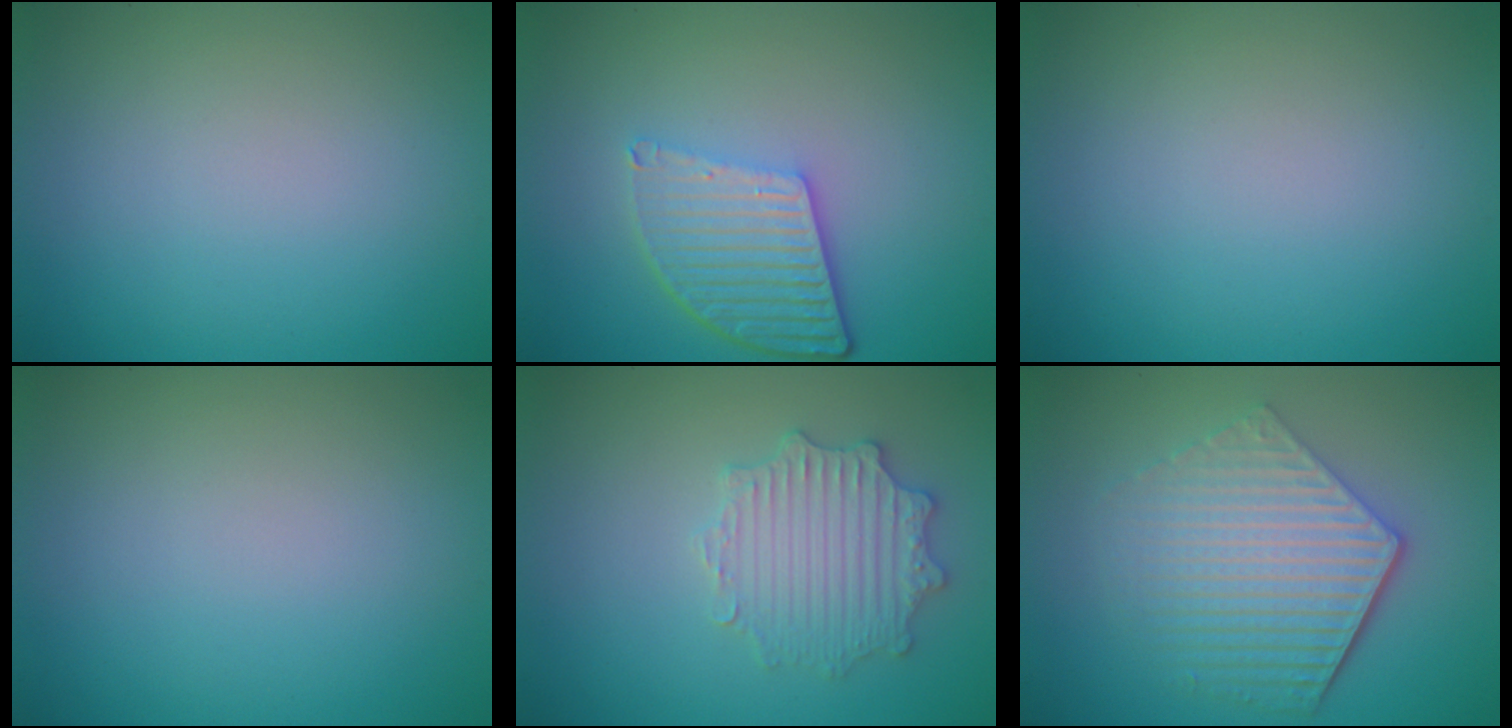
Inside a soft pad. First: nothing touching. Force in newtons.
{"total": 5.2, "press": 3.8, "slide": 3.6}
{"total": 0.0}
{"total": 0.0}
{"total": 3.5, "press": 3.4, "slide": 0.9}
{"total": 6.1, "press": 4.4, "slide": 4.2}